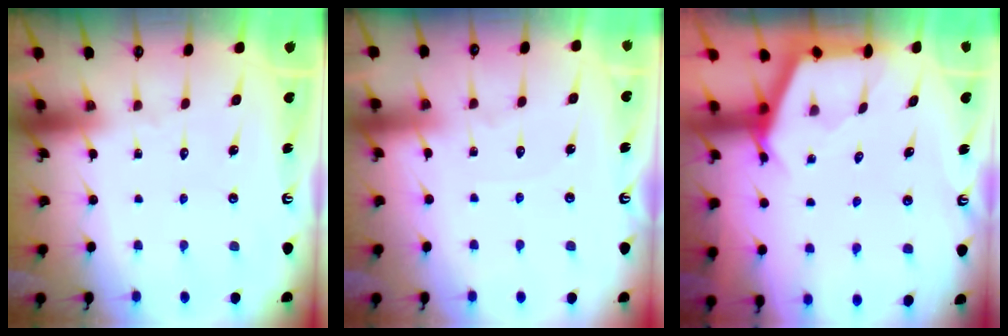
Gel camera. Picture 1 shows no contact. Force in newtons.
{"total": 4.0, "press": 4.0, "slide": 0.5}
{"total": 3.0, "press": 3.0, "slide": 0.4}